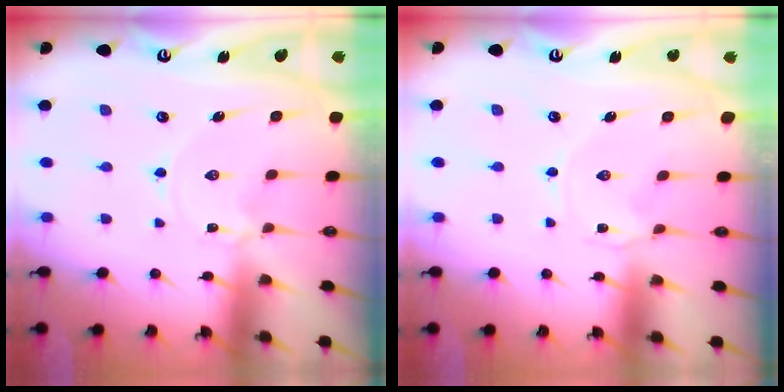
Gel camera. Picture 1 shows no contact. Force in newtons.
{"total": 2.5, "press": 2.5, "slide": 0.4}